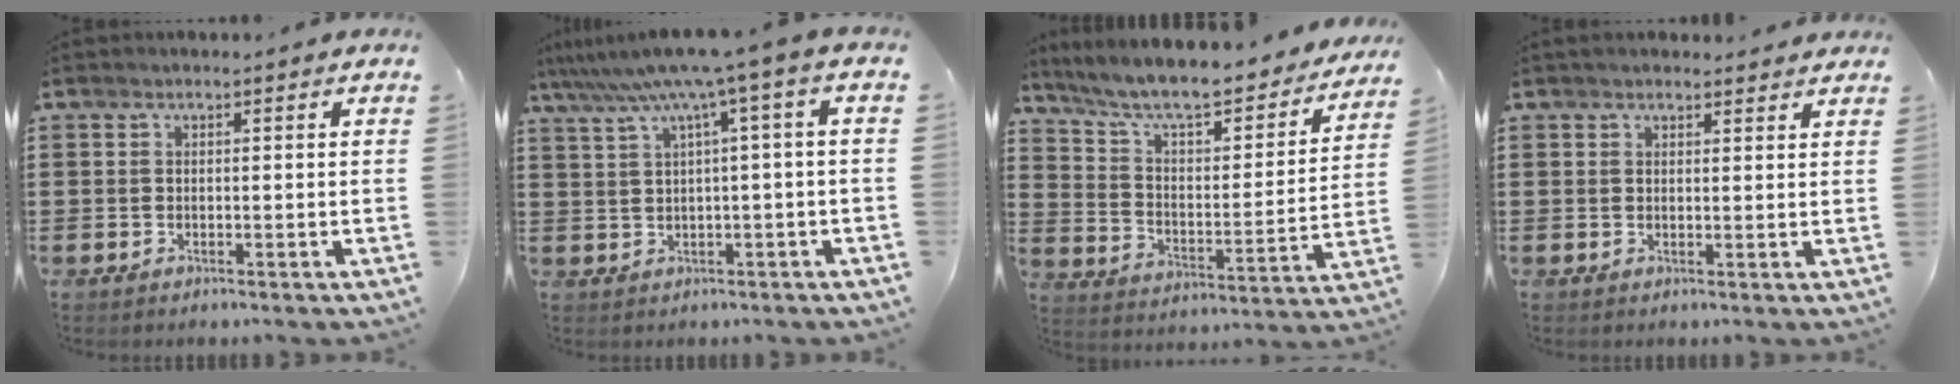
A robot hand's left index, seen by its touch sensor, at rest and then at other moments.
{"total": 6.2, "force": [1.9, -0.6, 5.8], "torque": [-0.116, -0.020, 0.027]}
{"total": 7.8, "force": [6.8, 0.9, 3.7], "torque": [-0.101, -0.052, 0.113]}
{"total": 1.6, "force": [1.5, 0.3, 0.3], "torque": [-0.008, 0.004, 0.030]}